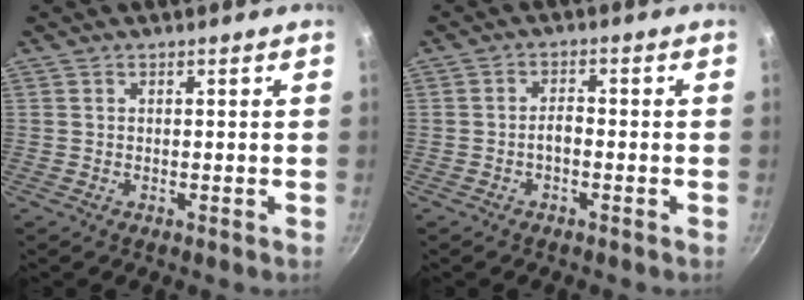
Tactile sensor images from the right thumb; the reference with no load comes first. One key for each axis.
{"total": 2.3, "fx": -1.0, "fy": 1.1, "fz": 1.8, "tx": -0.024, "ty": 0.017, "tz": -0.020}